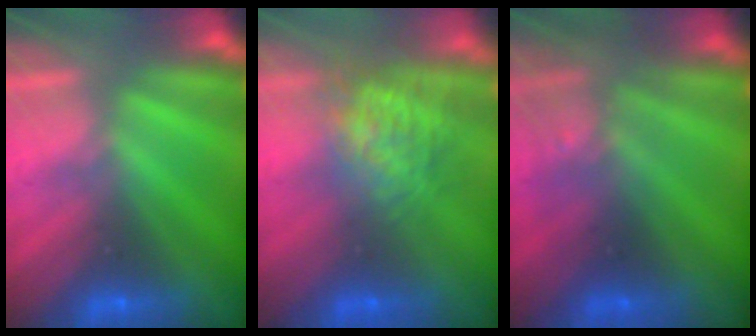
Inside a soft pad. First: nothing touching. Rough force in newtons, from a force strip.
{"total": 7.7}
{"total": 2.8}